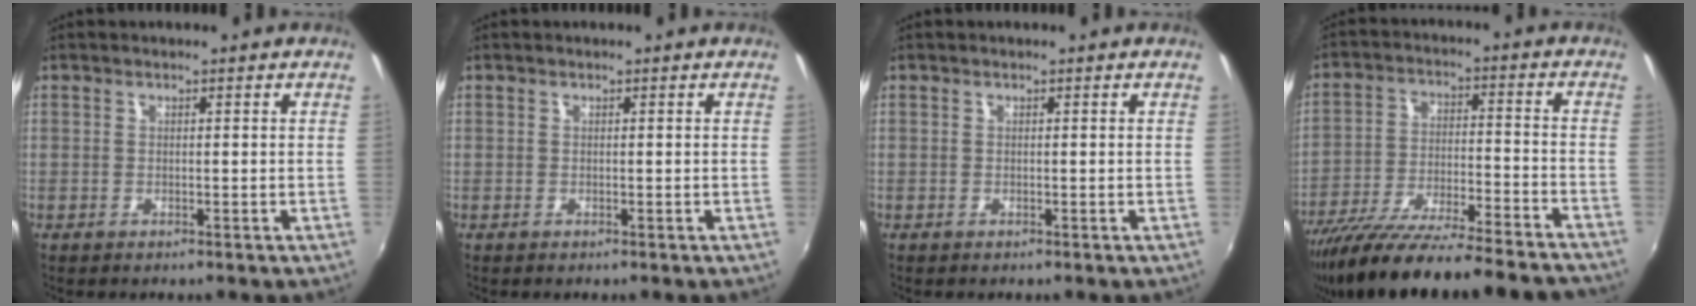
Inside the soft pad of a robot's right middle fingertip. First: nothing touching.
{"total": 0.0}
{"total": 0.0}
{"total": 25.8, "force": [-22.5, 3.1, 12.1], "torque": [-0.211, -0.059, -0.335]}